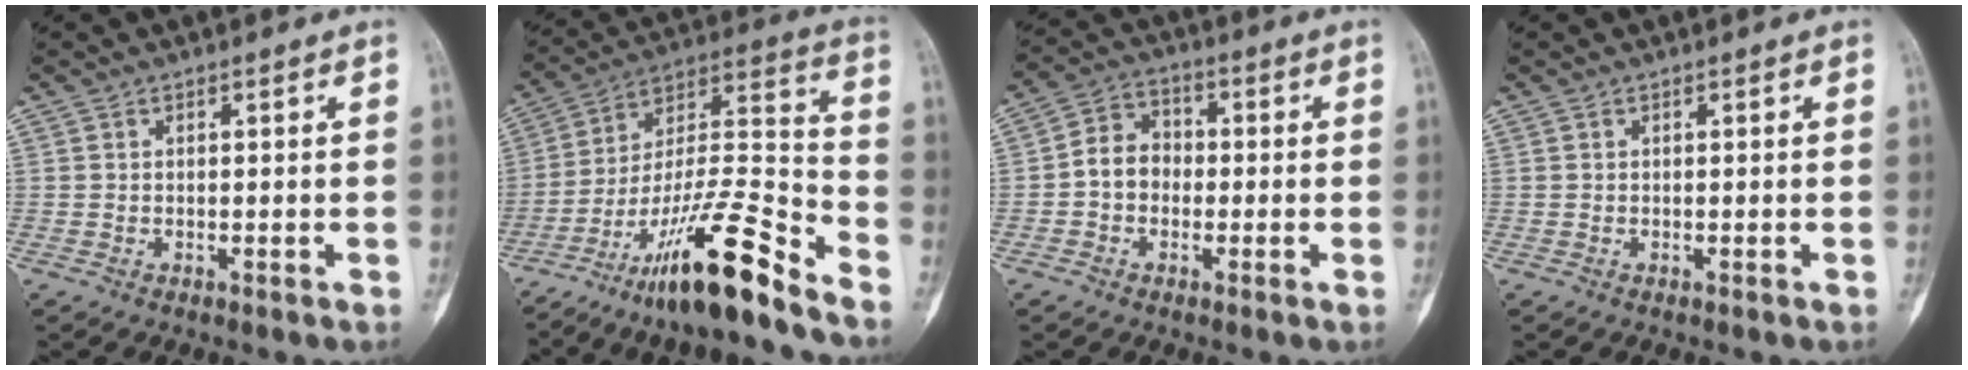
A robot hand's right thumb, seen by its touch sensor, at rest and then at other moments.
{"total": 20.7, "force": [-14.3, 3.1, 14.6], "torque": [-0.278, 0.086, -0.248]}
{"total": 6.6, "force": [-1.0, 5.5, 3.6], "torque": [-0.040, 0.027, -0.032]}
{"total": 0.0}